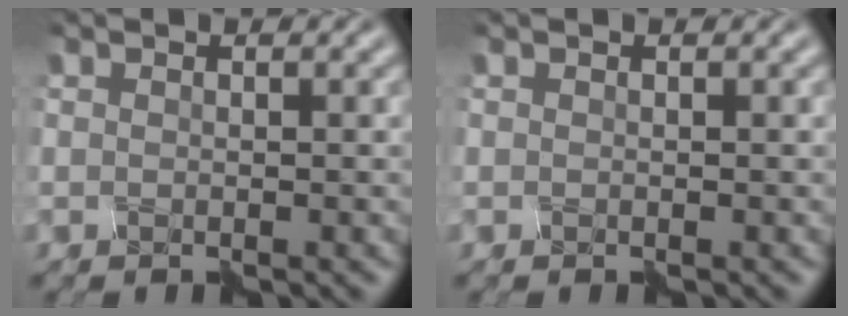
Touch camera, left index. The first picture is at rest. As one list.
[{"total": 0.0}]